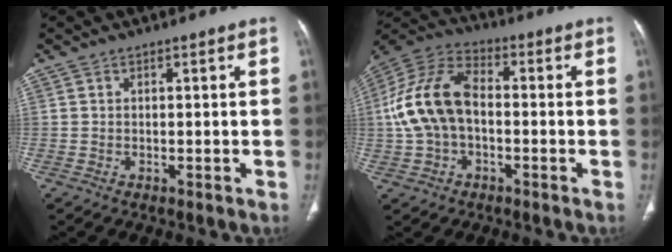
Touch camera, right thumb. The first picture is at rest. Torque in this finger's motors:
{"motor_torque": [0.78, 2.24, 0.96, -0.87, 0.37]}